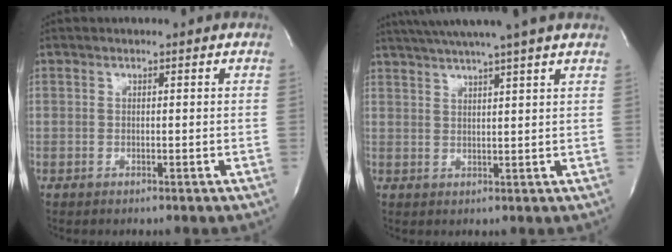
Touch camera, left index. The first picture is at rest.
{"total": 11.8, "force": [9.9, -0.9, 6.4], "torque": [-0.113, 0.019, 0.132]}